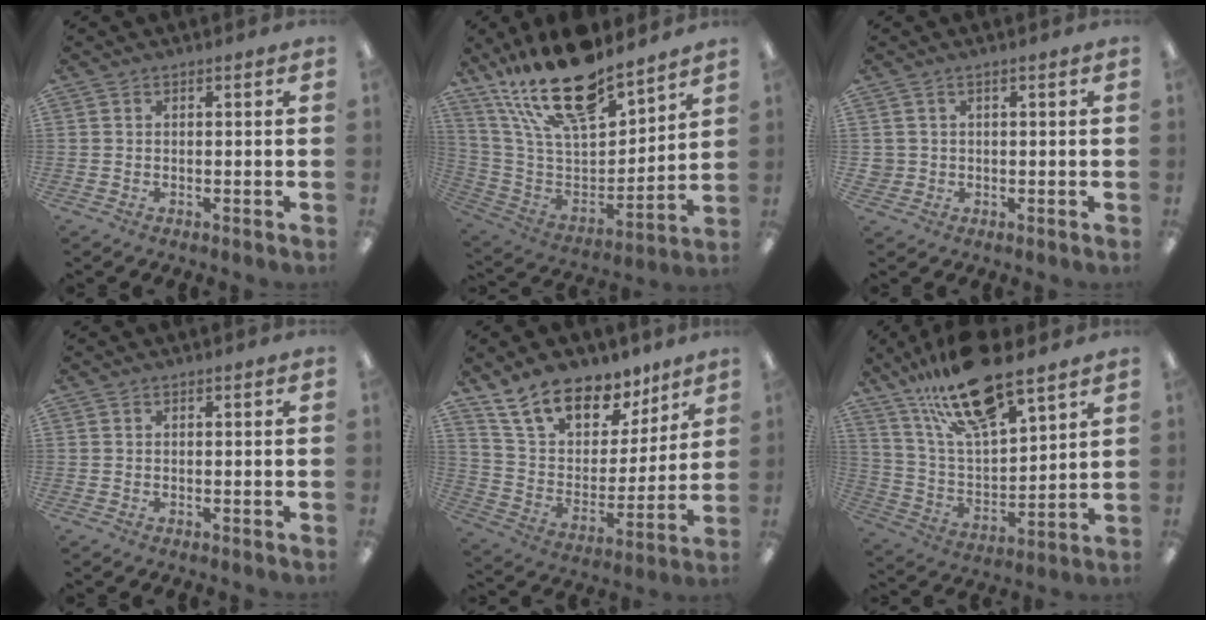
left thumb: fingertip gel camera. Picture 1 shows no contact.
{"total": 23.0, "force": [17.7, 8.0, 12.3], "torque": [-0.233, -0.107, 0.309]}
{"total": 2.1, "force": [0.6, 2.0, 0.5], "torque": [-0.013, 0.004, 0.009]}
{"total": 0.0}
{"total": 16.6, "force": [12.2, 8.9, 7.0], "torque": [-0.129, -0.077, 0.224]}
{"total": 19.9, "force": [14.8, 6.8, 11.4], "torque": [-0.213, -0.074, 0.257]}